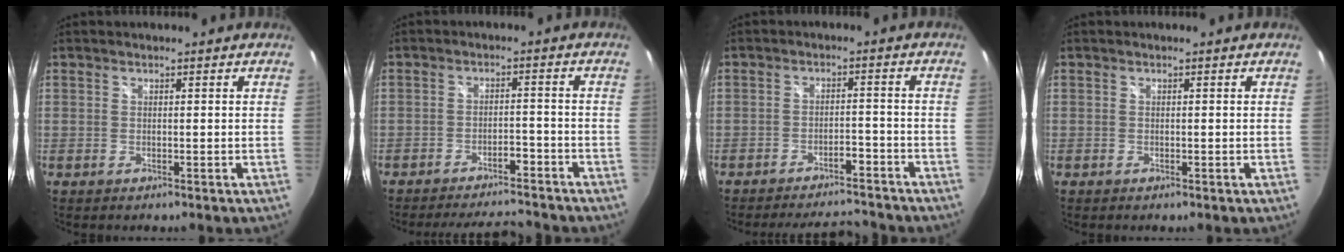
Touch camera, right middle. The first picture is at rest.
{"total": 11.1, "force": [-9.9, 2.8, 4.1], "torque": [-0.091, 0.015, -0.135]}
{"total": 10.9, "force": [-9.7, 2.9, 3.9], "torque": [-0.086, 0.018, -0.130]}
{"total": 0.0}